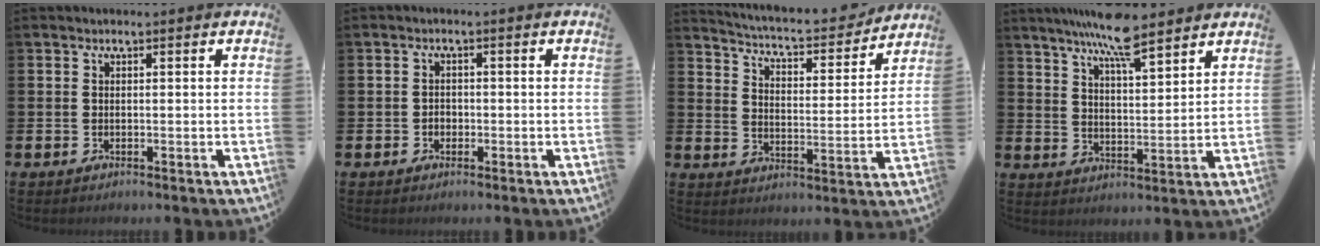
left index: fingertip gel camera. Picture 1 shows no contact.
{"total": 1.3, "force": [-0.4, 1.1, 0.6], "torque": [-0.002, 0.000, -0.012]}
{"total": 5.4, "force": [5.3, 0.7, 1.2], "torque": [-0.051, -0.045, 0.084]}
{"total": 8.0, "force": [7.3, 0.9, 3.2], "torque": [-0.078, -0.033, 0.130]}